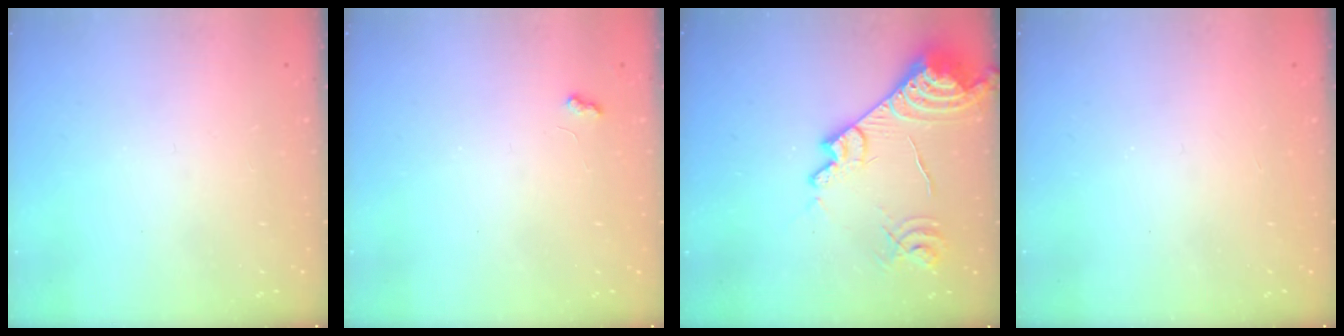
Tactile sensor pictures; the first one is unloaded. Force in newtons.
{"total": 3.5, "press": 3.4, "slide": 0.4}
{"total": 18.0, "press": 17.9, "slide": 1.8}
{"total": 1.0, "press": 1.0, "slide": 0.1}